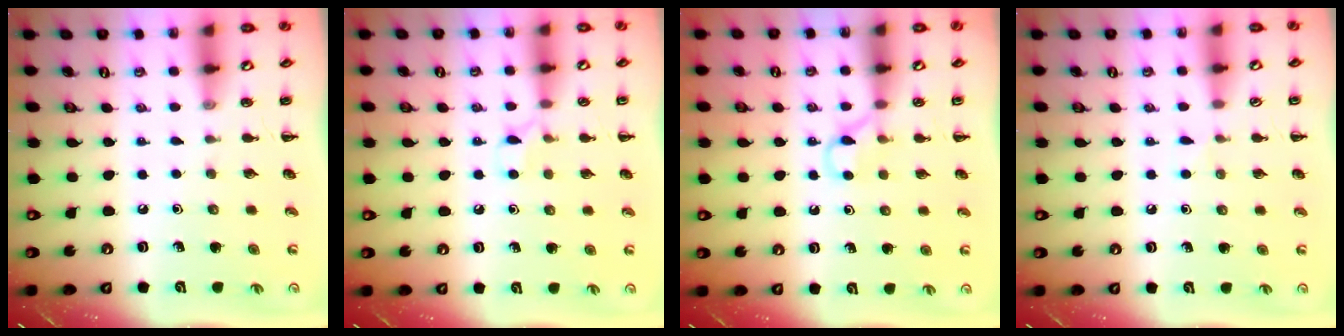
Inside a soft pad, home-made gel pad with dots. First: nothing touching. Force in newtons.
{"total": 5.0, "press": 4.7, "slide": 1.4}
{"total": 5.4, "press": 5.2, "slide": 1.4}
{"total": 3.9, "press": 3.7, "slide": 1.3}